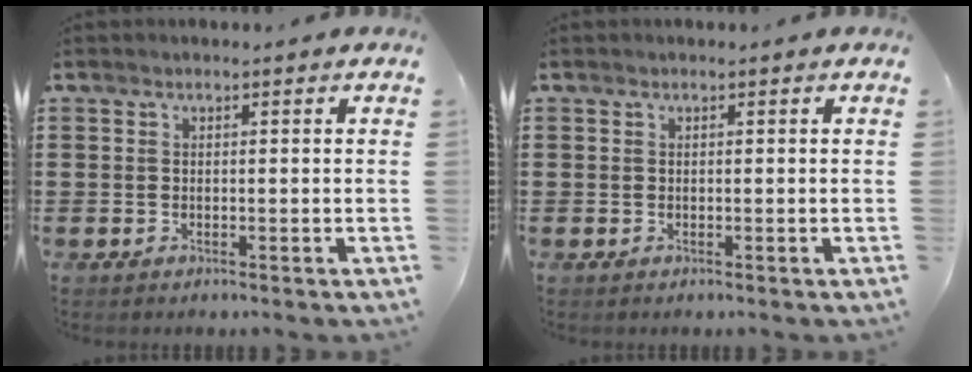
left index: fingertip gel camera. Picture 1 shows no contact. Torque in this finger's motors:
{"motor_torque": [0.00, 0.00, 0.00, 0.00]}